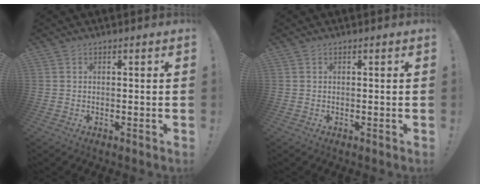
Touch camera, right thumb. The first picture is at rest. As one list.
[{"total": 0.0}]